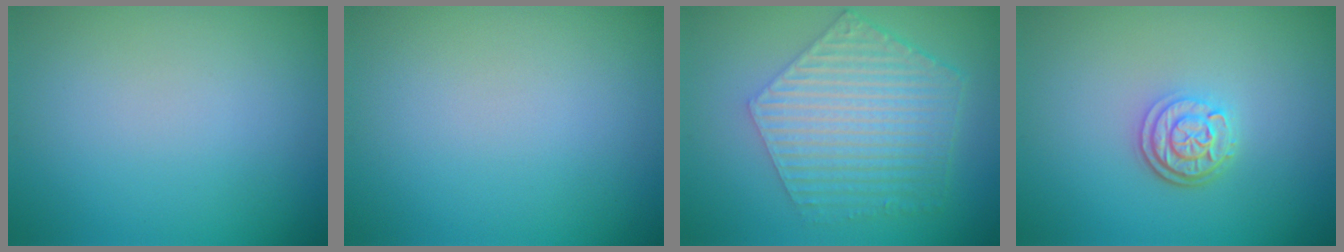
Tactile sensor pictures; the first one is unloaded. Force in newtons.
{"total": 0.0}
{"total": 6.4, "press": 4.6, "slide": 4.5}
{"total": 2.9, "press": 2.4, "slide": 1.7}